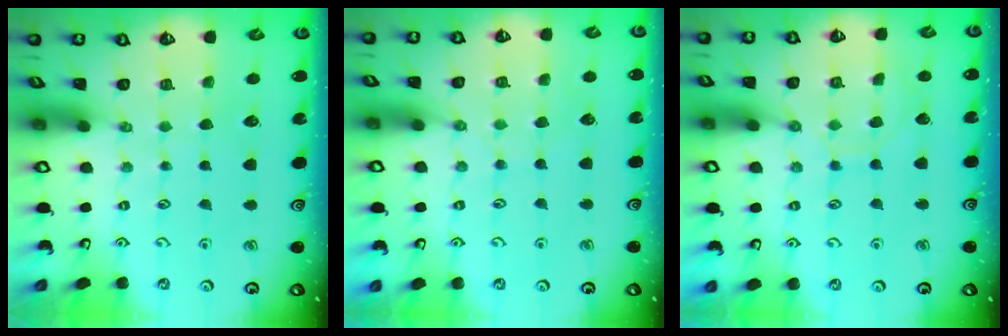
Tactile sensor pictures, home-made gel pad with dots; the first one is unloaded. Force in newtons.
{"total": 4.1, "press": 4.1, "slide": 0.6}
{"total": 8.2, "press": 8.2, "slide": 0.7}